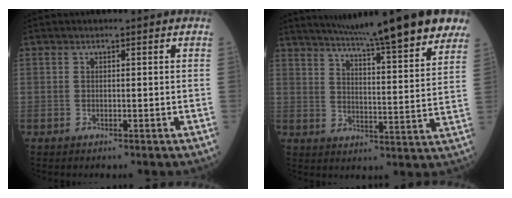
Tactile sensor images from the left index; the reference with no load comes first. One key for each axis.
{"total": 23.0, "fx": 18.5, "fy": 1.5, "fz": 13.5, "tx": -0.205, "ty": -0.007, "tz": 0.241}